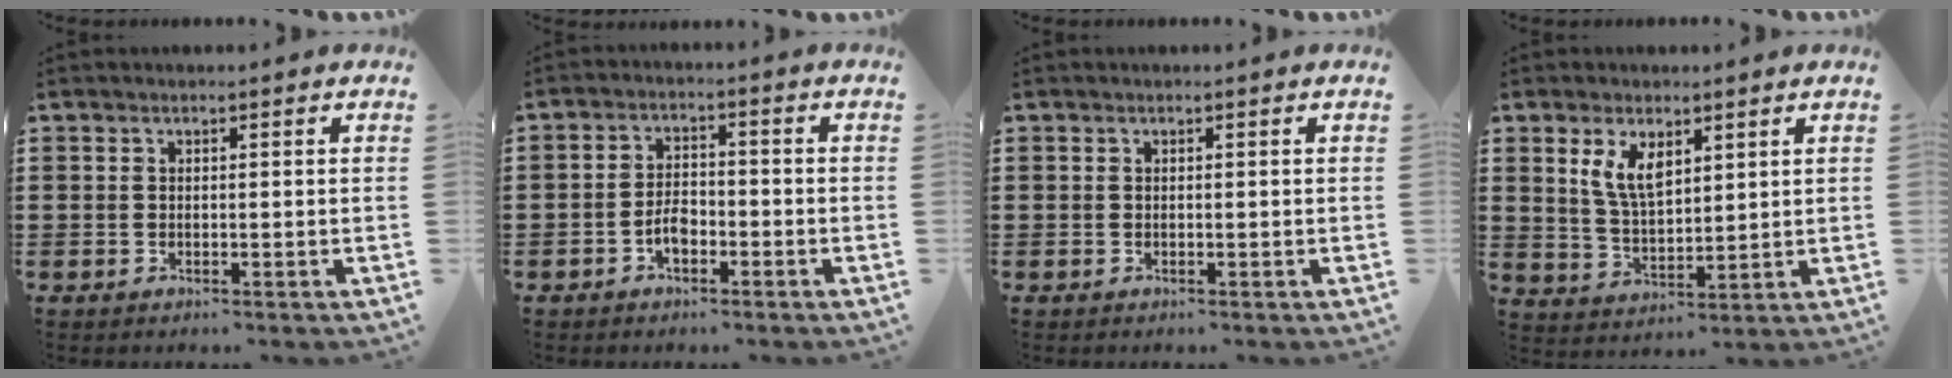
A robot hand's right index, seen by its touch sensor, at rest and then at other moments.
{"total": 3.3, "force": [-1.5, 1.8, 2.3], "torque": [-0.048, 0.003, -0.031]}
{"total": 0.0}
{"total": 6.0, "force": [2.9, 2.8, 4.4], "torque": [-0.096, 0.004, 0.052]}